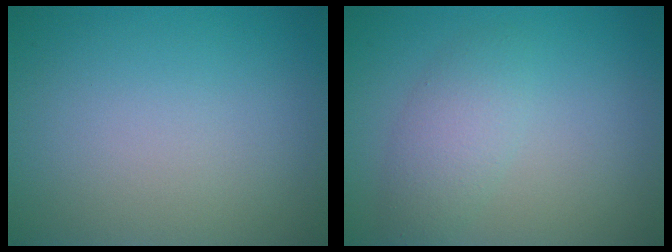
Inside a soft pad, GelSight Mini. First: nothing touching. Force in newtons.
{"total": 2.7, "press": 2.7, "slide": 0.0}